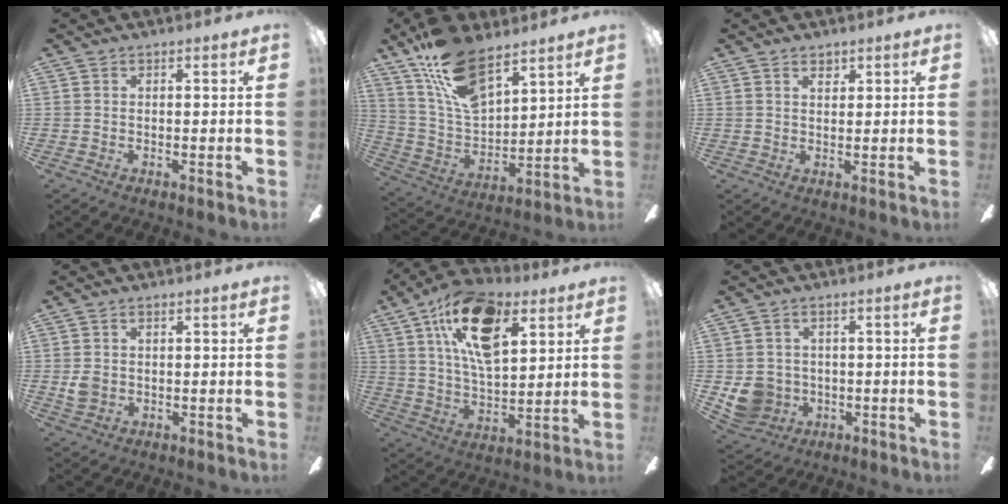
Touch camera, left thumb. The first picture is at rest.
{"total": 17.2, "force": [11.7, 7.7, 9.9], "torque": [-0.203, -0.056, 0.214]}
{"total": 2.0, "force": [1.5, 1.0, 0.9], "torque": [-0.012, -0.001, 0.026]}
{"total": 3.0, "force": [0.3, 2.4, 1.8], "torque": [-0.025, 0.003, 0.004]}
{"total": 22.5, "force": [12.0, 9.0, 16.7], "torque": [-0.326, -0.048, 0.201]}
{"total": 7.1, "force": [-0.5, 6.7, 2.2], "torque": [-0.069, 0.001, -0.005]}